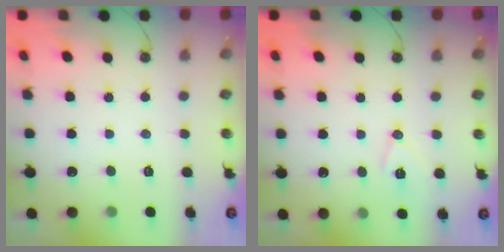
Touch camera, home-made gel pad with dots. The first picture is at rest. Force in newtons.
{"total": 7.4, "press": 6.5, "slide": 3.6}